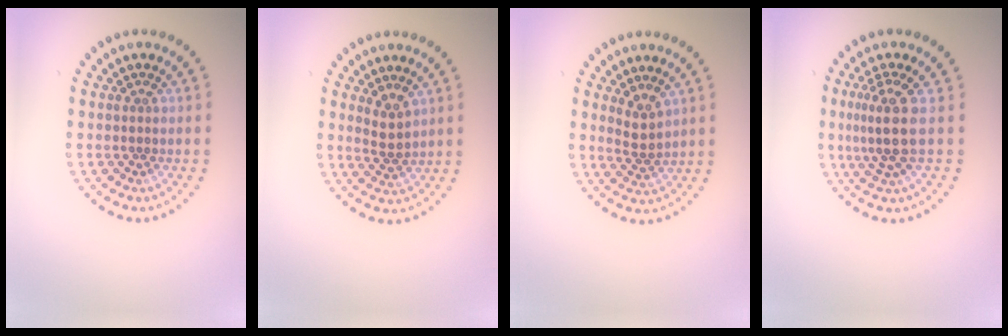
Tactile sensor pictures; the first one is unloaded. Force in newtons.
{"total": 1.8, "press": 1.5, "slide": 1.0}
{"total": 1.7, "press": 1.5, "slide": 0.9}
{"total": 3.5, "press": 2.6, "slide": 2.3}